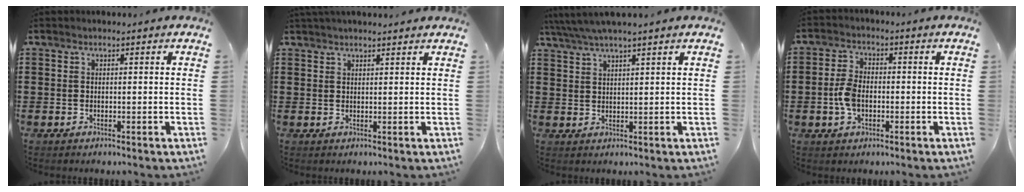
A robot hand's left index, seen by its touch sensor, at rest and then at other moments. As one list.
[{"total": 1.5, "force": [1.5, 0.2, 0.4], "torque": [-0.010, 0.002, 0.028]}, {"total": 3.5, "force": [2.9, -0.3, 1.9], "torque": [-0.044, -0.005, 0.052]}, {"total": 5.0, "force": [-1.0, 3.0, 3.9], "torque": [-0.099, -0.003, -0.024]}]